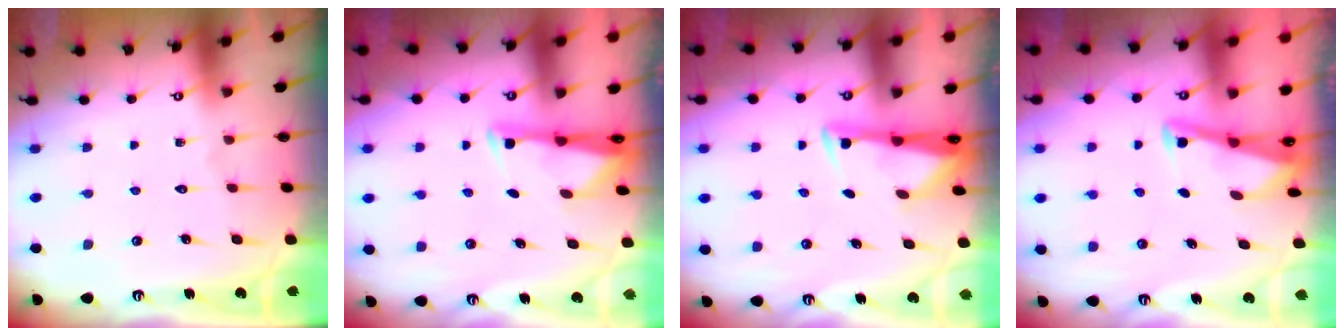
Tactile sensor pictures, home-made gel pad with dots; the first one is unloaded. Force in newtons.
{"total": 2.8, "press": 2.7, "slide": 0.4}
{"total": 4.0, "press": 3.9, "slide": 1.2}
{"total": 2.9, "press": 2.8, "slide": 0.4}